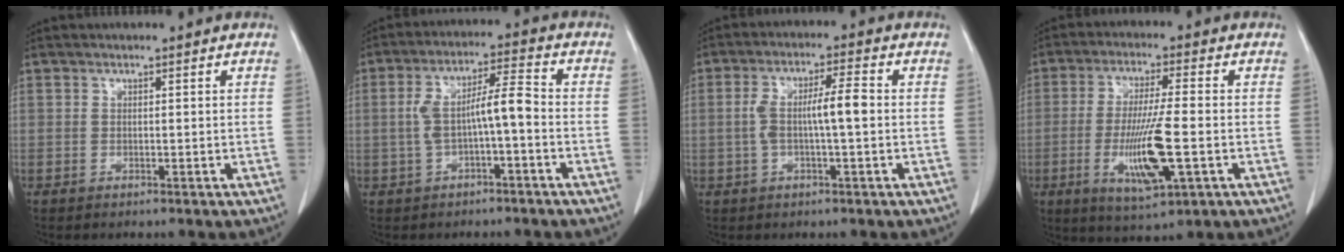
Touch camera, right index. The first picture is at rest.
{"total": 7.6, "force": [-1.0, 1.4, 7.4], "torque": [-0.145, 0.029, -0.017]}
{"total": 6.7, "force": [-0.1, 0.9, 6.7], "torque": [-0.134, 0.016, -0.003]}
{"total": 11.3, "force": [-2.8, 1.3, 10.9], "torque": [-0.209, -0.018, -0.047]}